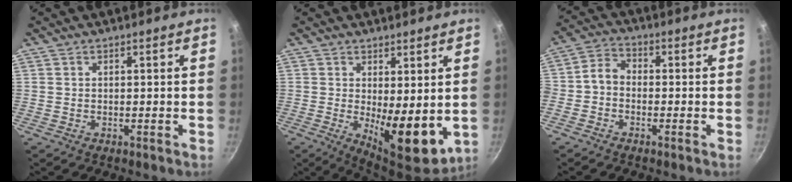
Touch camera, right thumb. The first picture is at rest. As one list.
[{"total": 10.2, "force": [0.0, 3.9, 9.4], "torque": [-0.113, -0.025, 0.011]}, {"total": 4.4, "force": [-1.4, 3.3, 2.6], "torque": [-0.047, 0.029, -0.042]}]